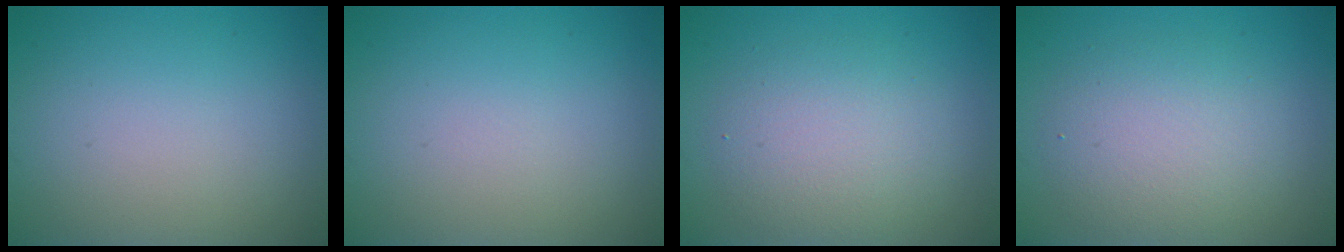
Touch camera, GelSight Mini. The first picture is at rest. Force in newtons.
{"total": 0.0}
{"total": 4.2, "press": 4.2, "slide": 0.3}
{"total": 4.3, "press": 4.3, "slide": 0.4}